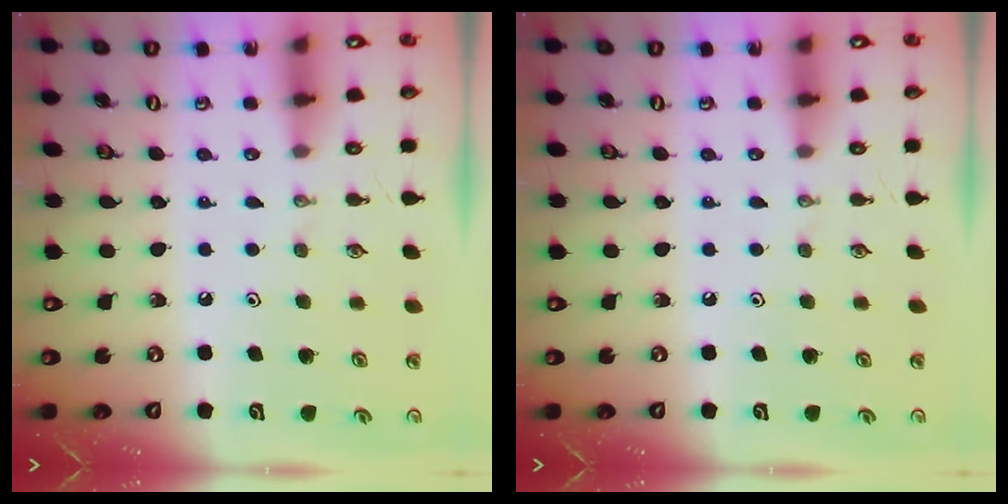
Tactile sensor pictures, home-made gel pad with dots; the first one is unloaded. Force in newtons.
{"total": 0.0}